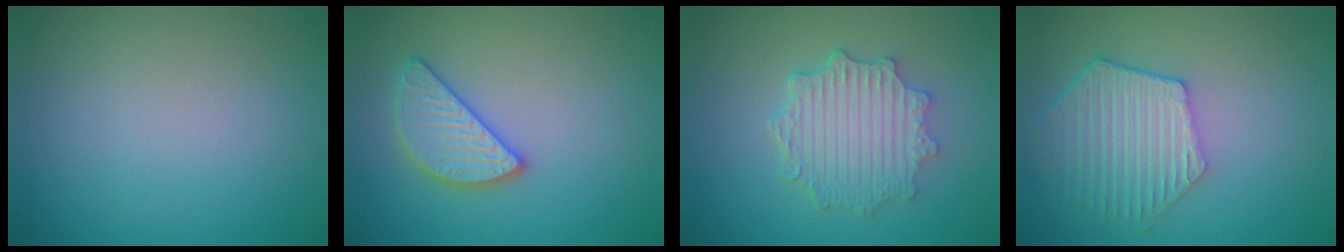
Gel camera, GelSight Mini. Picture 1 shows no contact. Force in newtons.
{"total": 3.1, "press": 3.1, "slide": 0.3}
{"total": 4.7, "press": 3.8, "slide": 2.7}
{"total": 5.9, "press": 5.0, "slide": 3.1}